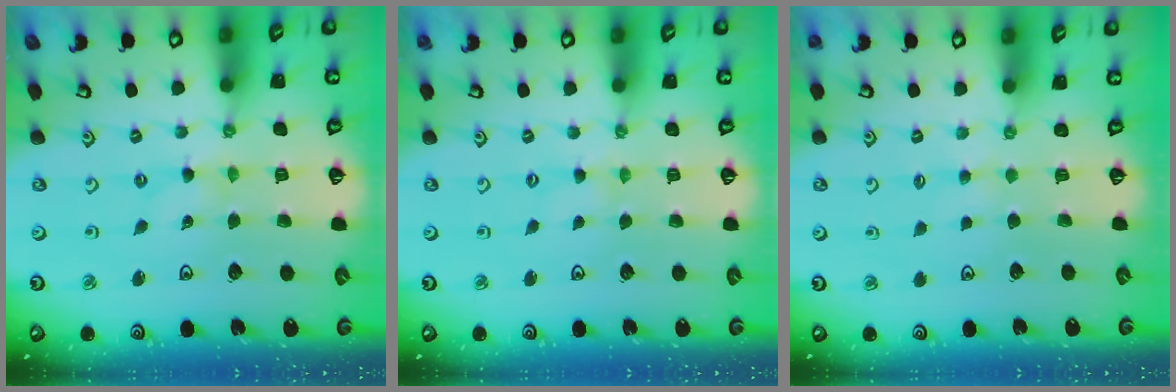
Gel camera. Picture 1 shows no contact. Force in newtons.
{"total": 0.0}
{"total": 2.4, "press": 2.4, "slide": 0.4}